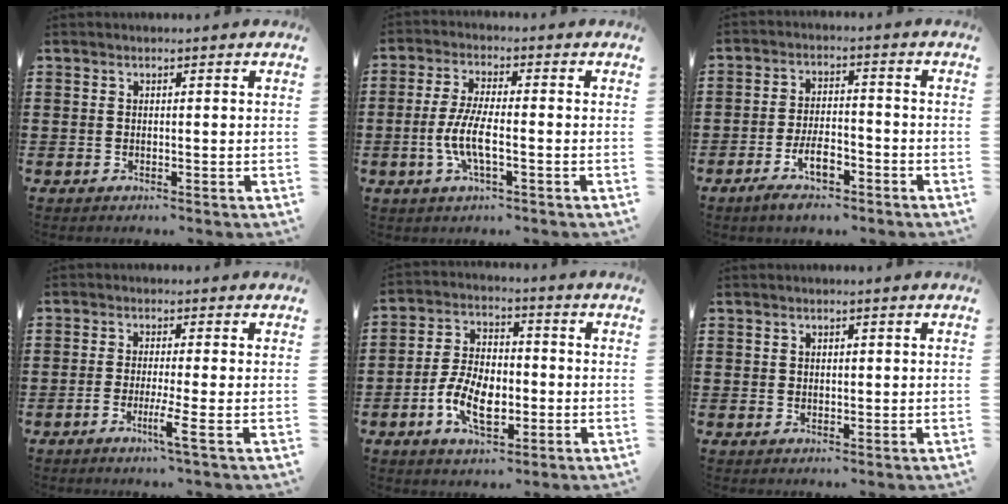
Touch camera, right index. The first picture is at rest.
{"total": 6.7, "force": [-2.1, 1.7, 6.2], "torque": [-0.139, -0.011, -0.047]}
{"total": 6.3, "force": [-3.6, 2.3, 4.6], "torque": [-0.093, 0.002, -0.068]}
{"total": 4.0, "force": [-1.9, -0.3, 3.5], "torque": [-0.066, -0.014, -0.035]}
{"total": 8.7, "force": [-2.7, 4.9, 6.7], "torque": [-0.150, 0.002, -0.054]}
{"total": 1.0, "force": [0.5, 0.8, 0.1], "torque": [-0.004, 0.006, 0.010]}